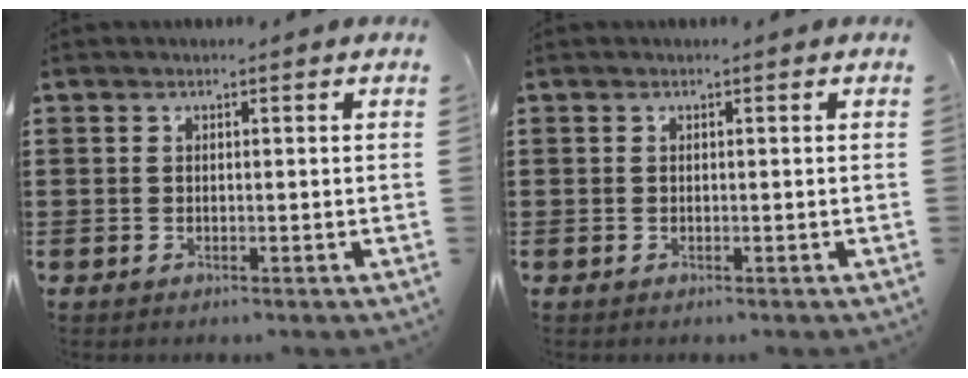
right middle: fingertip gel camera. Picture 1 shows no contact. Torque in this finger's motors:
{"motor_torque": [-0.21, -0.23, -0.01, -0.01]}